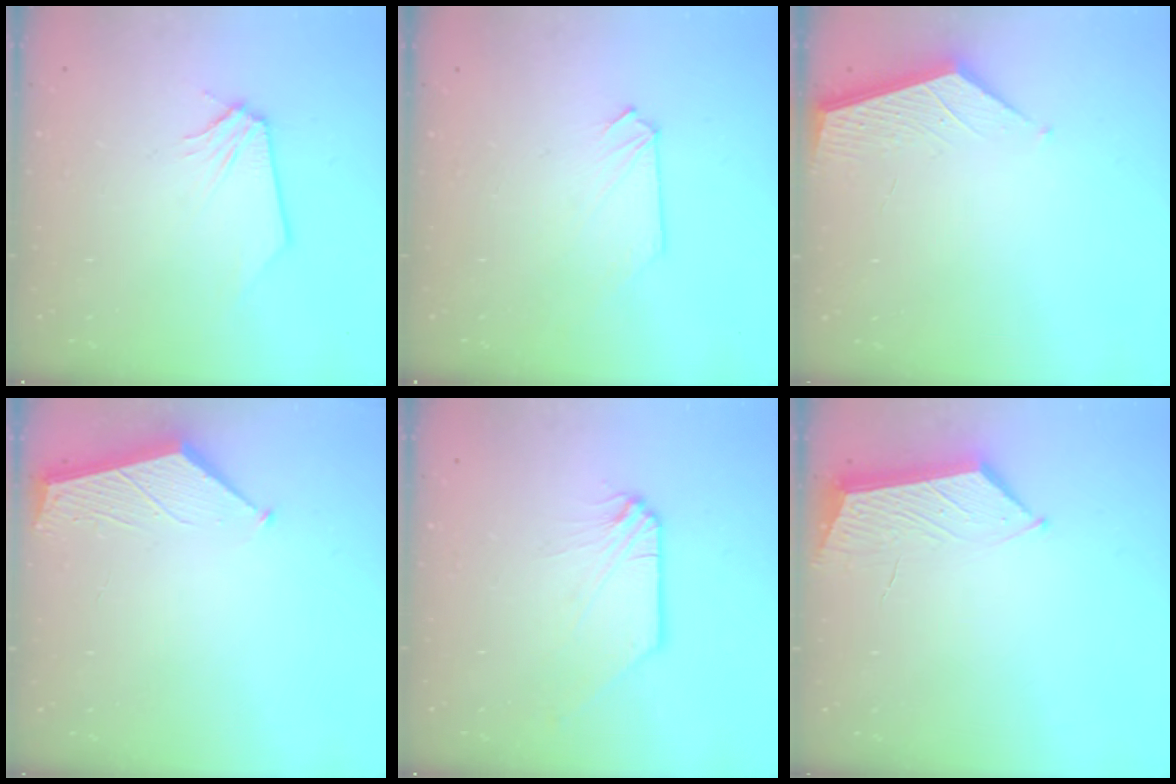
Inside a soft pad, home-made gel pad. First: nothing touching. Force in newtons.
{"total": 0.0}
{"total": 2.2, "press": 2.2, "slide": 0.2}
{"total": 3.4, "press": 3.4, "slide": 0.3}
{"total": 0.0}
{"total": 6.6, "press": 6.6, "slide": 0.4}